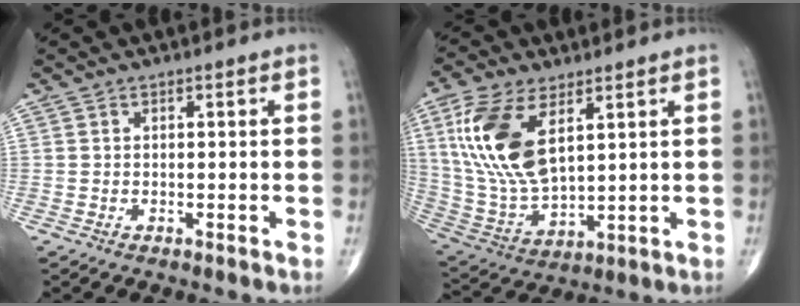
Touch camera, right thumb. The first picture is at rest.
{"total": 17.0, "force": [6.1, 8.4, 13.5], "torque": [-0.277, -0.021, 0.128]}